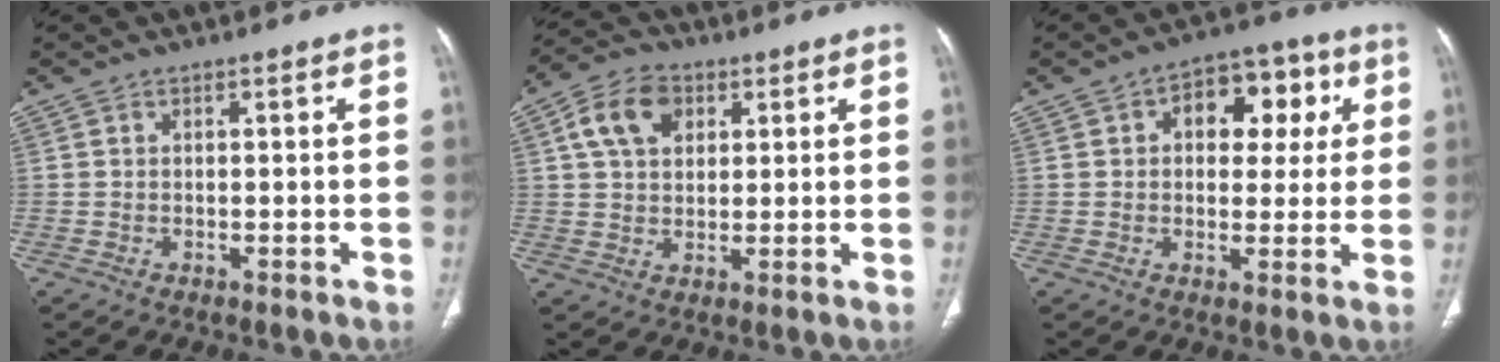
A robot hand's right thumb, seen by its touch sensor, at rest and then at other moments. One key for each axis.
{"total": 9.0, "fx": 3.2, "fy": 6.4, "fz": 5.6, "tx": -0.085, "ty": 0.004, "tz": 0.050}
{"total": 11.8, "fx": 3.3, "fy": 7.6, "fz": 8.4, "tx": -0.062, "ty": 0.016, "tz": 0.041}